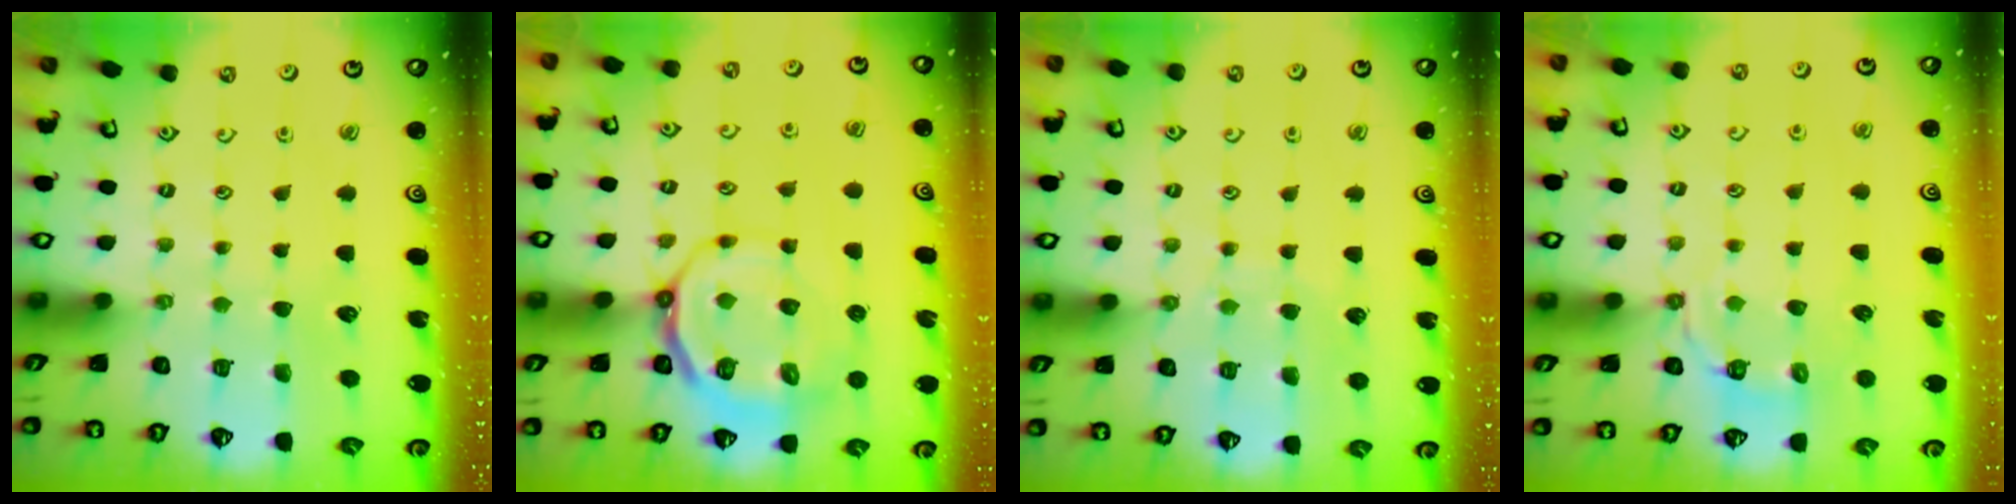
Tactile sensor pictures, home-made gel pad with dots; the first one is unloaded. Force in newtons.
{"total": 11.7, "press": 11.4, "slide": 2.9}
{"total": 6.4, "press": 6.4, "slide": 0.6}
{"total": 4.4, "press": 4.0, "slide": 1.9}